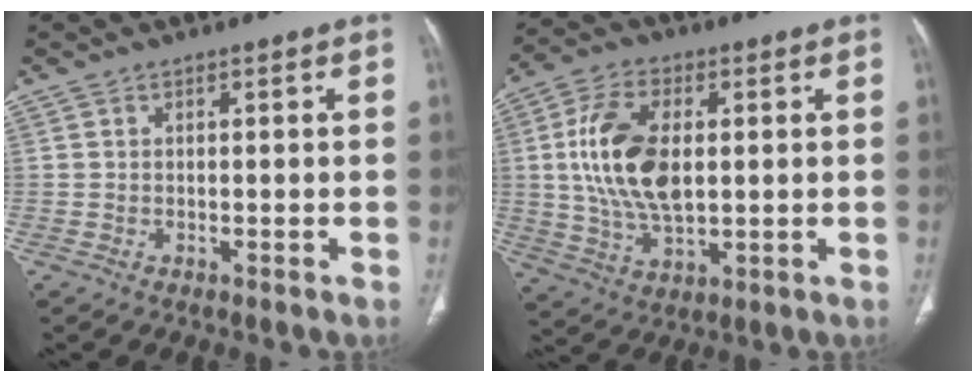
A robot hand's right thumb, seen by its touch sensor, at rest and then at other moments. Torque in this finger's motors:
{"motor_torque": [2.23, 2.07, 1.75, -0.74, 0.15]}